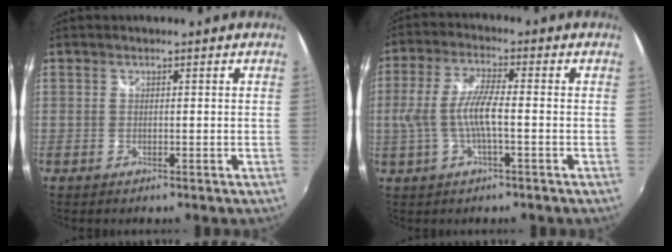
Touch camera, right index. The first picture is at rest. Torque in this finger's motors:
{"motor_torque": [0.75, -0.30, 0.41, 0.17]}